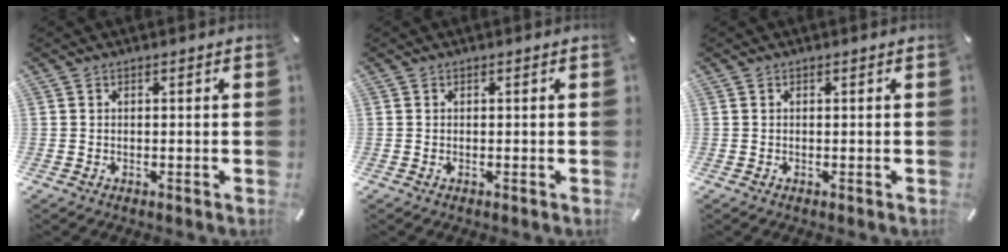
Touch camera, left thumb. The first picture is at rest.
{"total": 0.0}
{"total": 0.0}